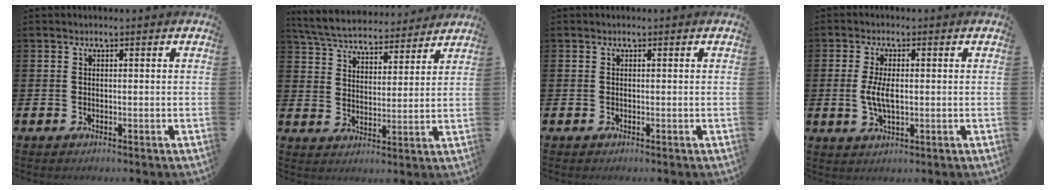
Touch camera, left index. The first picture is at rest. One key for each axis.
{"total": 6.2, "fx": 5.9, "fy": 1.4, "fz": 1.1, "tx": -0.049, "ty": -0.037, "tz": 0.104}
{"total": 0.0}
{"total": 4.4, "fx": 0.0, "fy": 1.9, "fz": 3.9, "tx": -0.077, "ty": 0.001, "tz": -0.005}